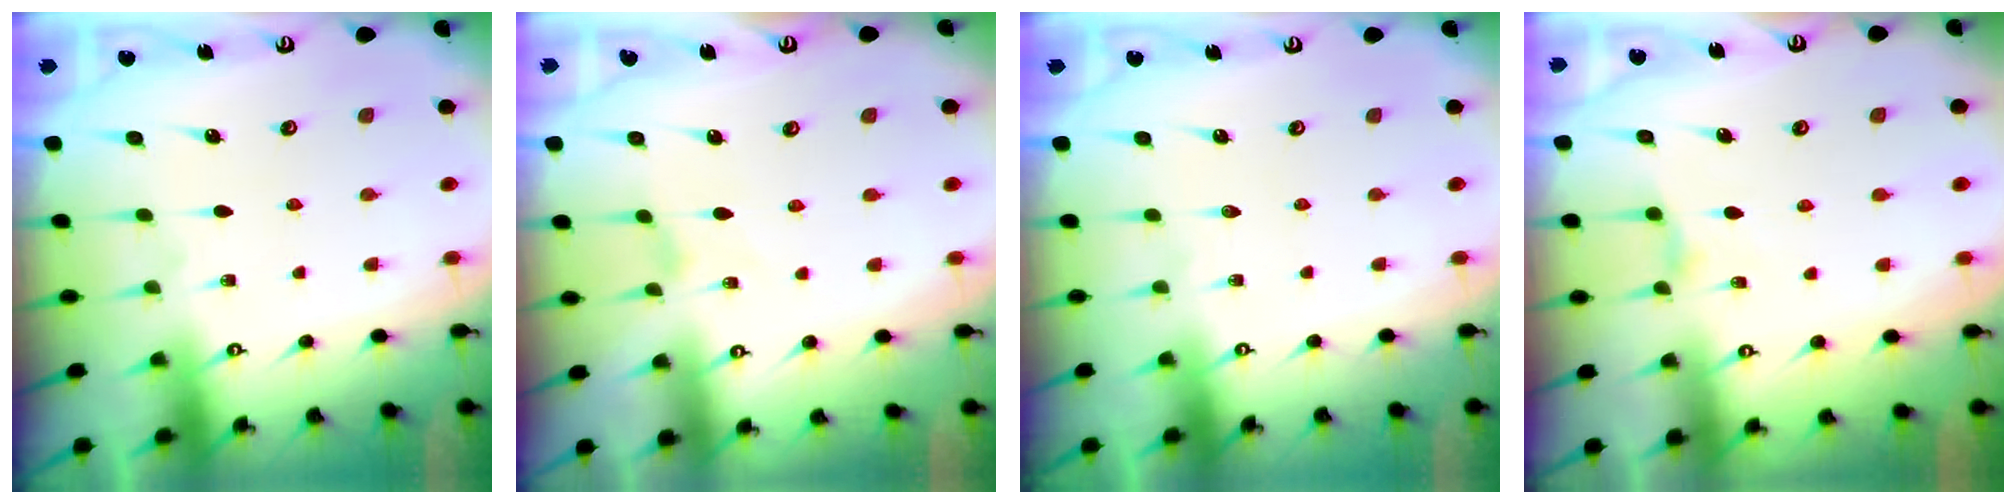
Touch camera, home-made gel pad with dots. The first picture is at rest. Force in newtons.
{"total": 0.0}
{"total": 0.0}
{"total": 3.1, "press": 3.0, "slide": 0.3}